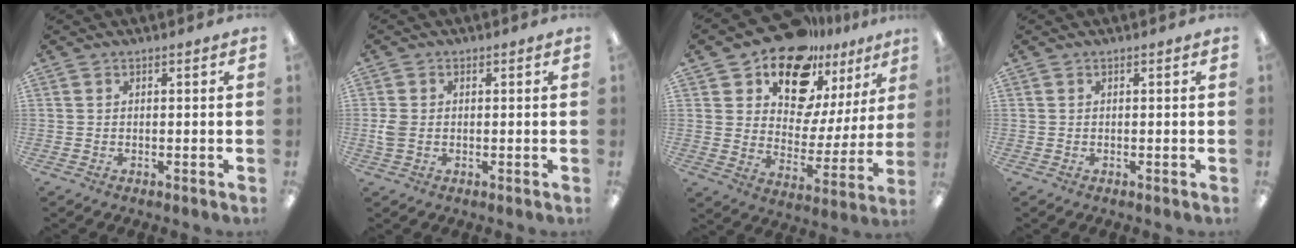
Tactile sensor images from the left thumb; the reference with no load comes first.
{"total": 3.4, "force": [-0.2, 2.4, 2.3], "torque": [-0.048, 0.004, -0.004]}
{"total": 18.5, "force": [14.4, 9.2, 7.1], "torque": [-0.126, -0.105, 0.256]}
{"total": 0.0}